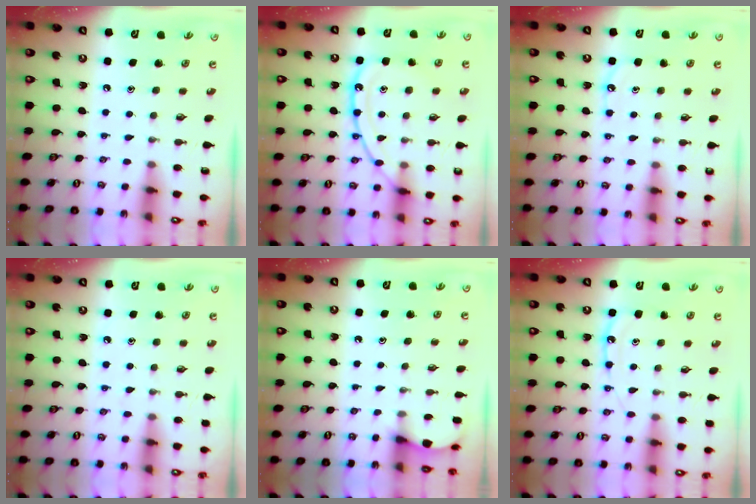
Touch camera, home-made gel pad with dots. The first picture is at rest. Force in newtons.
{"total": 13.6, "press": 13.6, "slide": 1.0}
{"total": 5.8, "press": 5.8, "slide": 0.6}
{"total": 4.4, "press": 4.3, "slide": 0.6}
{"total": 1.9, "press": 1.9, "slide": 0.2}
{"total": 10.2, "press": 10.1, "slide": 0.5}